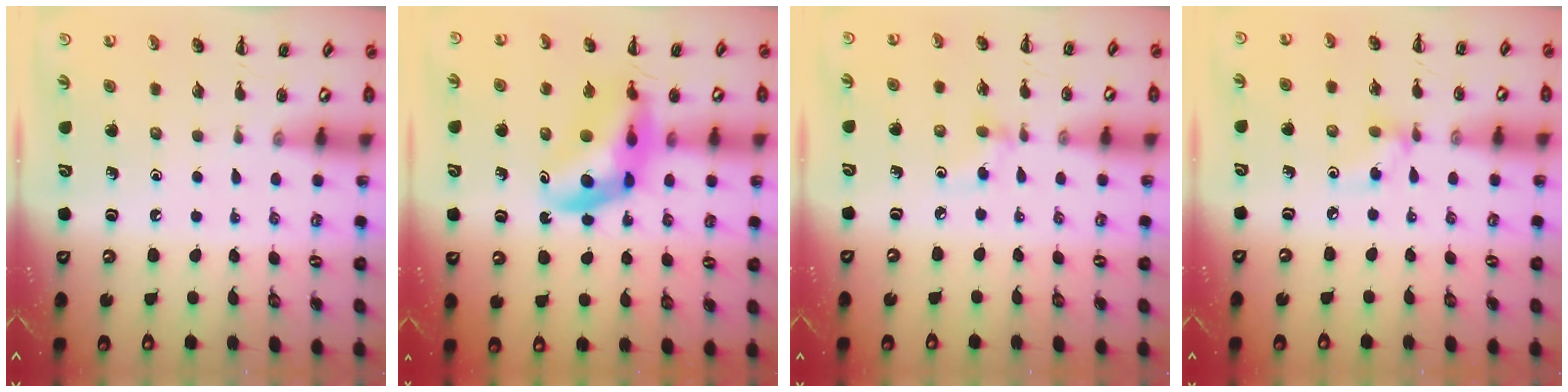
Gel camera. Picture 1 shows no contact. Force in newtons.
{"total": 12.4, "press": 11.9, "slide": 3.4}
{"total": 2.8, "press": 2.6, "slide": 1.0}
{"total": 3.7, "press": 3.6, "slide": 1.1}